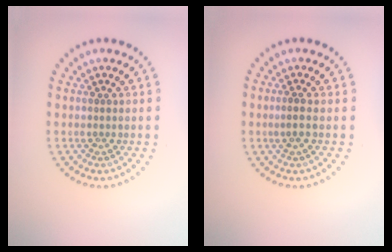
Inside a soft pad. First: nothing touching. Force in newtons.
{"total": 1.2, "press": 1.1, "slide": 0.5}